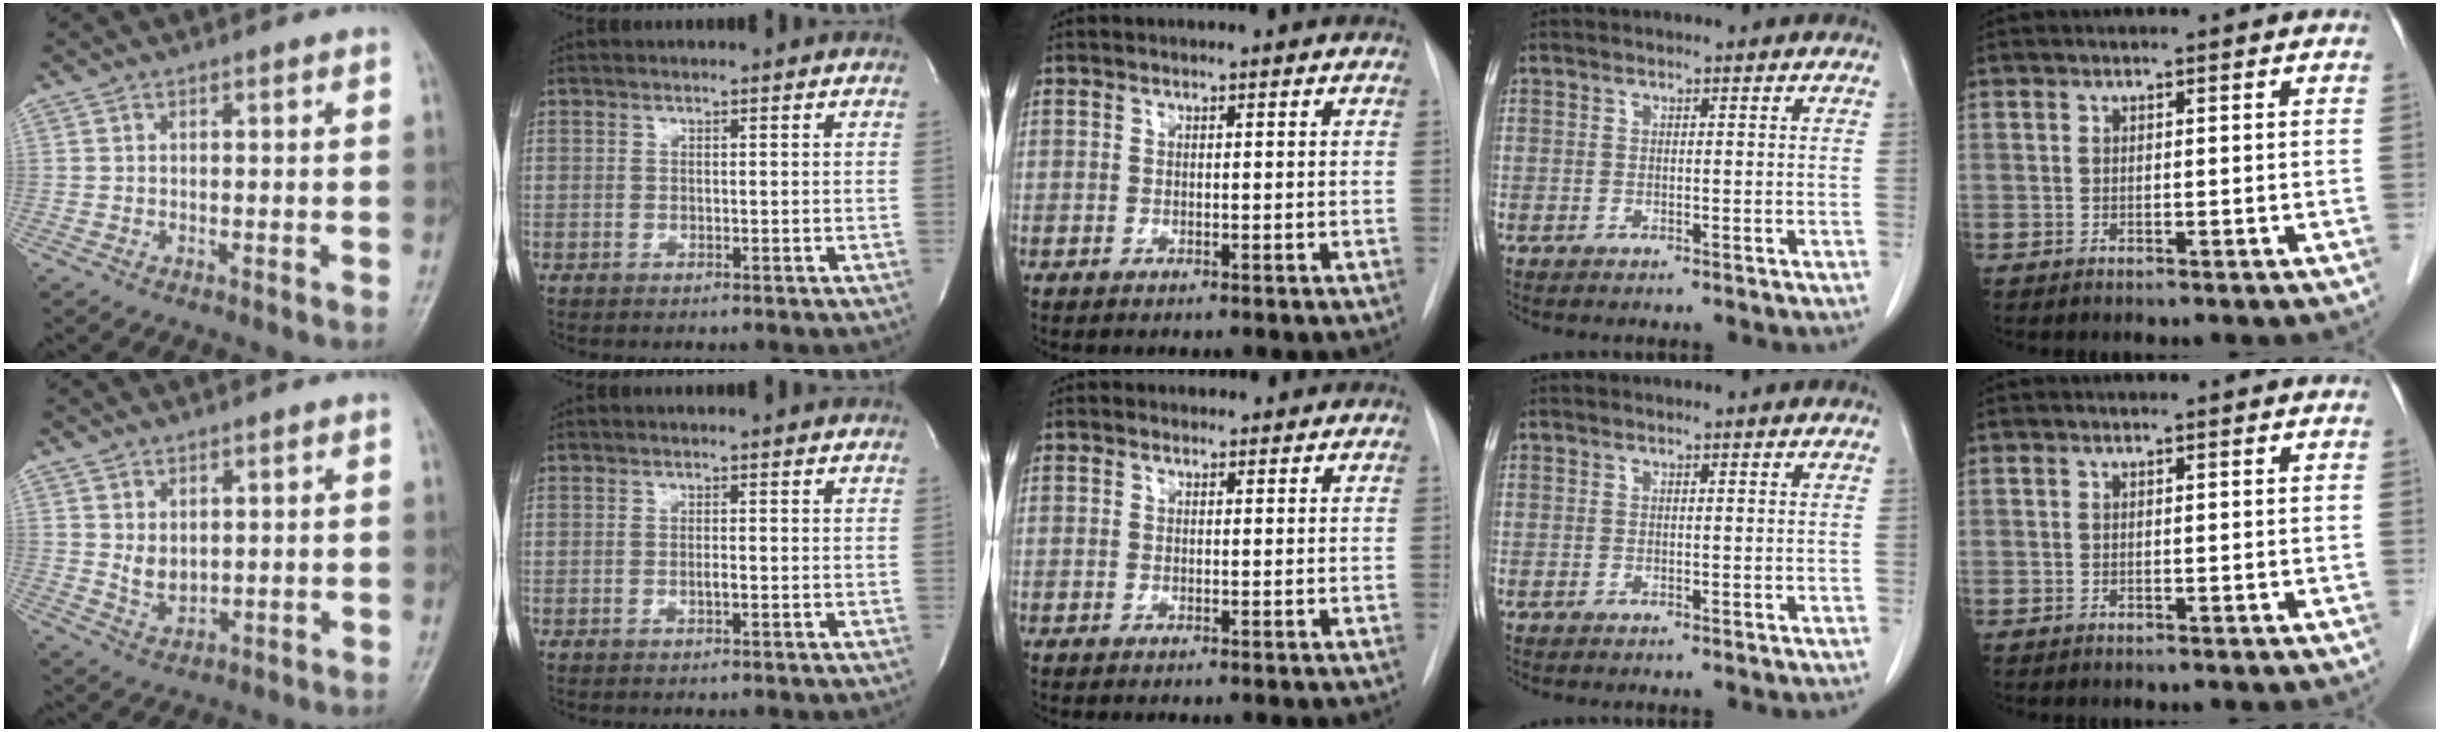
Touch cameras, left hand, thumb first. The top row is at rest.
{"thumb": {"total": 4.4, "force": [1.3, 2.8, 3.0], "torque": [-0.042, -0.018, 0.033]}, "index": {"total": 0.7, "force": [-0.3, 0.0, 0.7], "torque": [-0.013, 0.001, -0.006]}, "middle": {"total": 1.0, "force": [0.9, 0.5, -0.1], "torque": [-0.002, 0.007, 0.011]}}